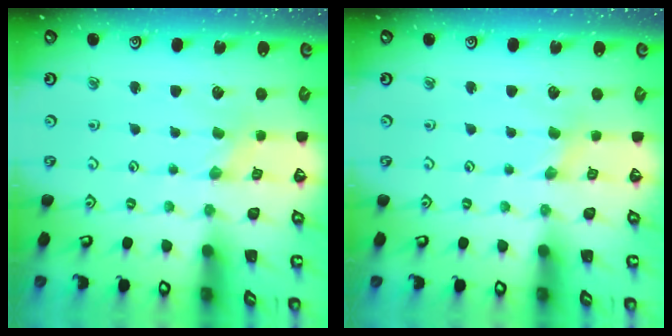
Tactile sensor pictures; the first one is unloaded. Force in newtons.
{"total": 1.5, "press": 1.5, "slide": 0.3}